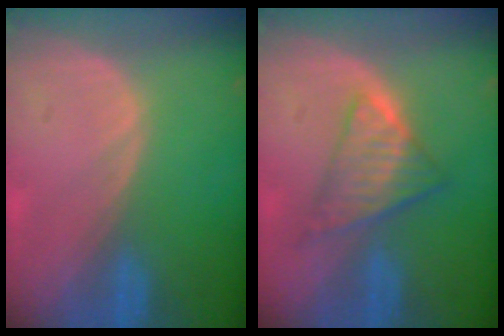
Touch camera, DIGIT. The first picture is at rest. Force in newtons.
{"total": 6.5, "press": 5.8, "slide": 2.9}